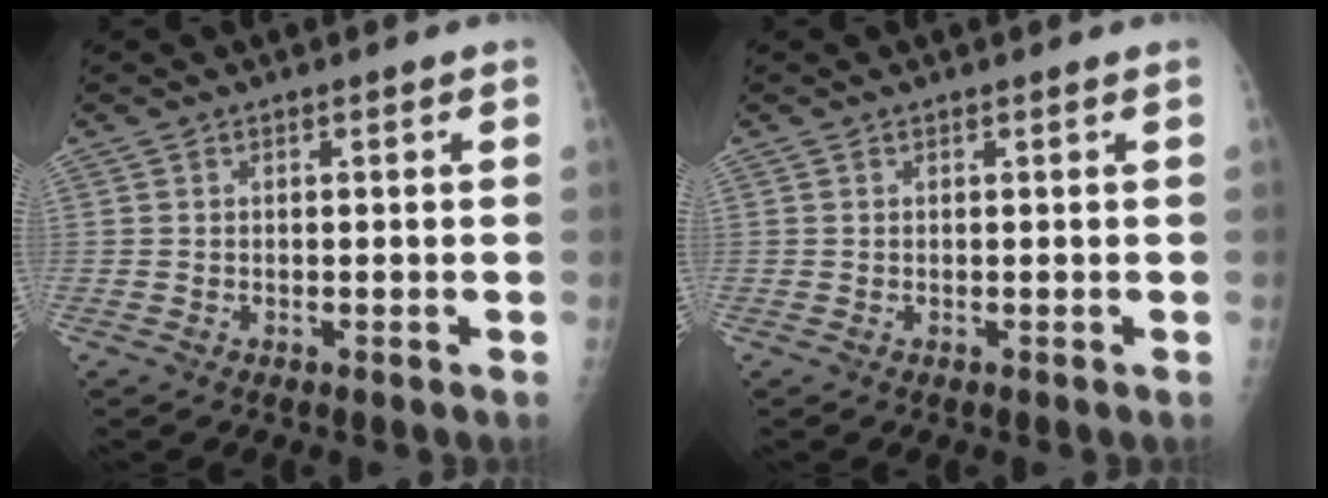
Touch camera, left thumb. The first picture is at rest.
{"total": 0.0}